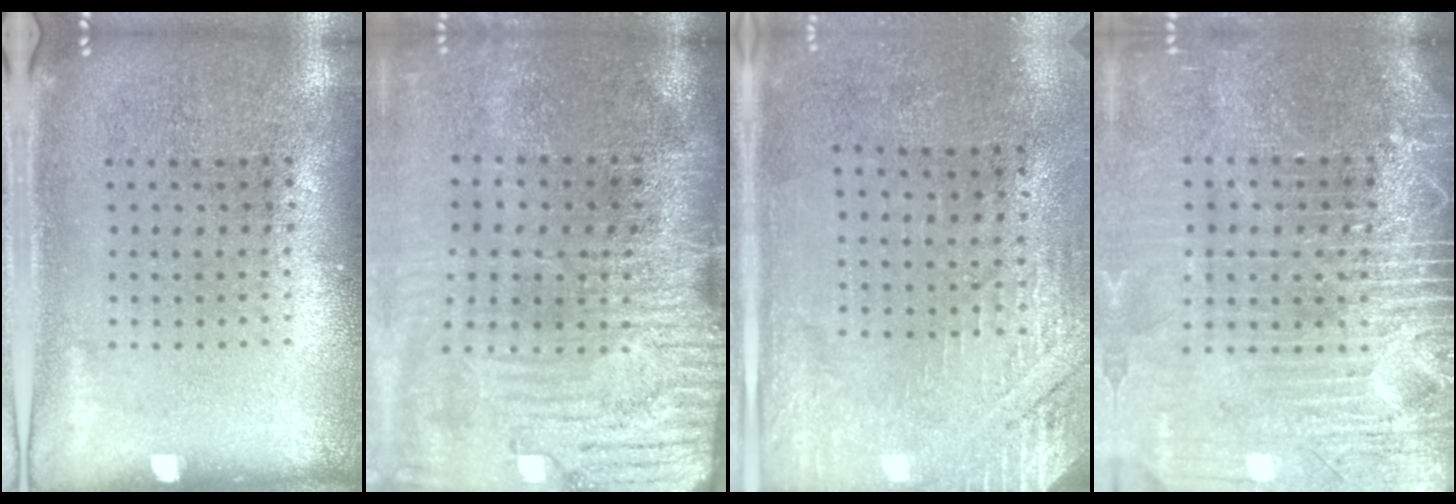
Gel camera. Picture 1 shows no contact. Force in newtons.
{"total": 4.8, "press": 4.0, "slide": 2.6}
{"total": 2.8, "press": 2.5, "slide": 1.3}
{"total": 4.3, "press": 3.7, "slide": 2.1}